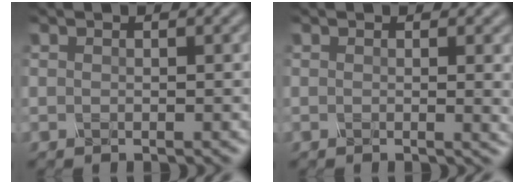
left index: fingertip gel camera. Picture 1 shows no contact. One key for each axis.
{"total": 2.6, "fx": 0.2, "fy": 0.9, "fz": 2.5, "tx": -0.021, "ty": 0.000, "tz": 0.000}